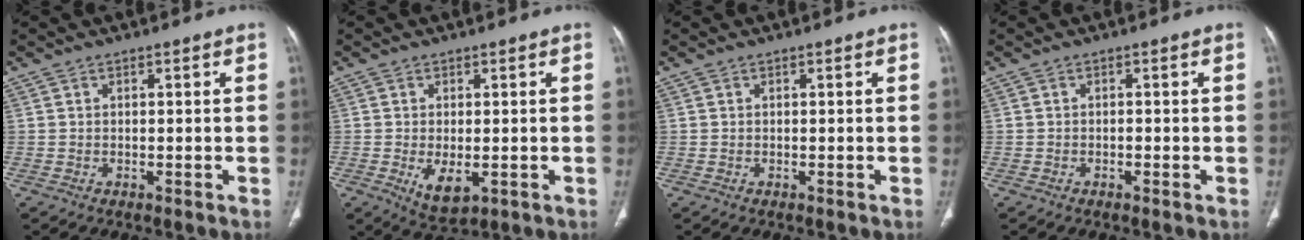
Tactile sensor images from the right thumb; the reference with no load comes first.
{"total": 5.4, "force": [-1.3, 2.8, 4.4], "torque": [-0.076, -0.013, -0.010]}
{"total": 0.0}
{"total": 0.6, "force": [-0.3, 0.2, 0.4], "torque": [-0.009, 0.000, -0.006]}